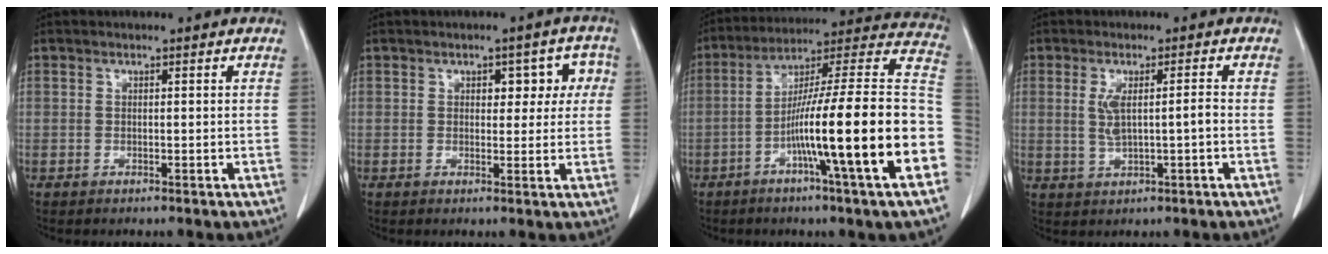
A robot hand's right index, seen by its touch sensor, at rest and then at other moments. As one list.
[{"total": 5.2, "force": [1.2, 3.1, 4.0], "torque": [-0.030, 0.024, 0.015]}, {"total": 23.9, "force": [-6.9, -0.4, 22.9], "torque": [-0.282, 0.006, -0.119]}, {"total": 4.5, "force": [0.0, 0.7, 4.4], "torque": [-0.086, 0.005, 0.006]}]